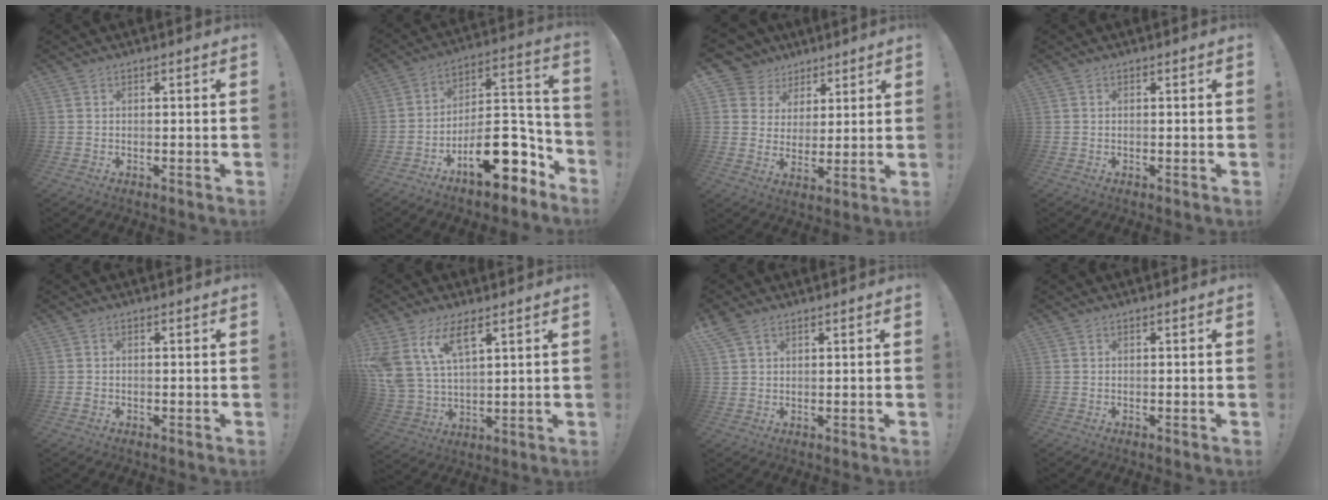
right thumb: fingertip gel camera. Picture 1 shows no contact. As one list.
[{"total": 20.0, "force": [-10.1, 9.9, 14.2], "torque": [-0.183, 0.067, -0.151]}, {"total": 8.8, "force": [5.0, 7.1, 1.5], "torque": [-0.035, -0.035, 0.106]}, {"total": 0.0}, {"total": 1.1, "force": [-0.4, 0.8, 0.5], "torque": [-0.015, 0.006, -0.006]}, {"total": 12.6, "force": [7.5, 6.2, 7.9], "torque": [-0.181, -0.036, 0.141]}, {"total": 3.8, "force": [2.5, 2.3, 1.8], "torque": [-0.031, -0.007, 0.048]}, {"total": 0.0}]